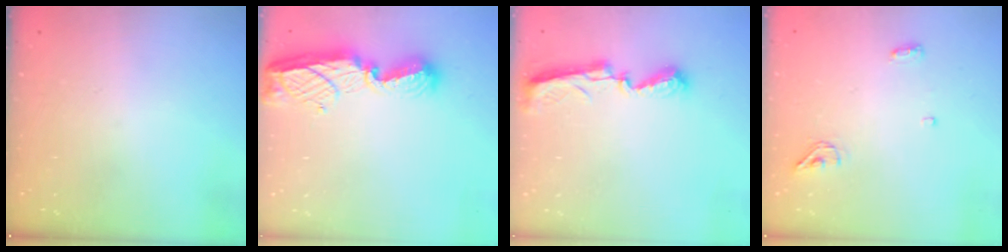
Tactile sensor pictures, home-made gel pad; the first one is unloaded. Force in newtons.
{"total": 13.5, "press": 13.5, "slide": 0.9}
{"total": 8.9, "press": 8.9, "slide": 0.2}
{"total": 6.3, "press": 5.0, "slide": 3.9}